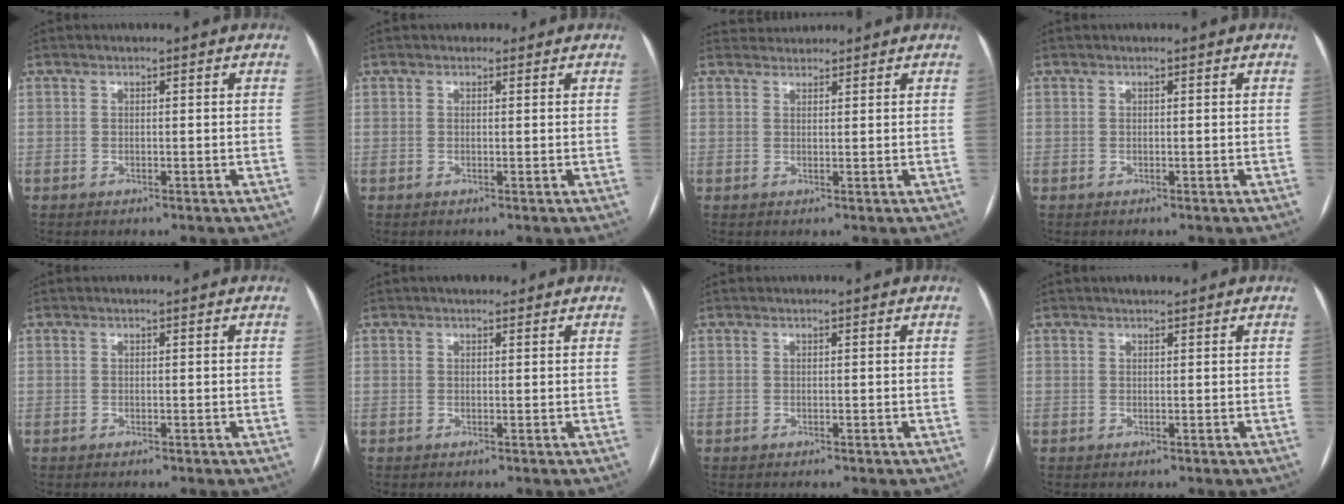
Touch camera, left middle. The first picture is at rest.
{"total": 1.0, "force": [0.6, 0.7, 0.1], "torque": [0.000, 0.003, 0.005]}
{"total": 2.3, "force": [2.2, 0.5, -0.4], "torque": [0.003, 0.020, 0.039]}
{"total": 0.0}
{"total": 0.0}
{"total": 2.3, "force": [1.7, 1.1, 1.0], "torque": [-0.012, 0.016, 0.022]}
{"total": 0.0}
{"total": 1.4, "force": [1.2, 0.4, 0.6], "torque": [-0.013, 0.009, 0.019]}